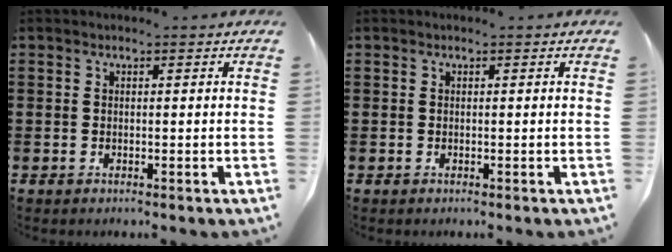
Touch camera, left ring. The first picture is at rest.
{"total": 0.0}